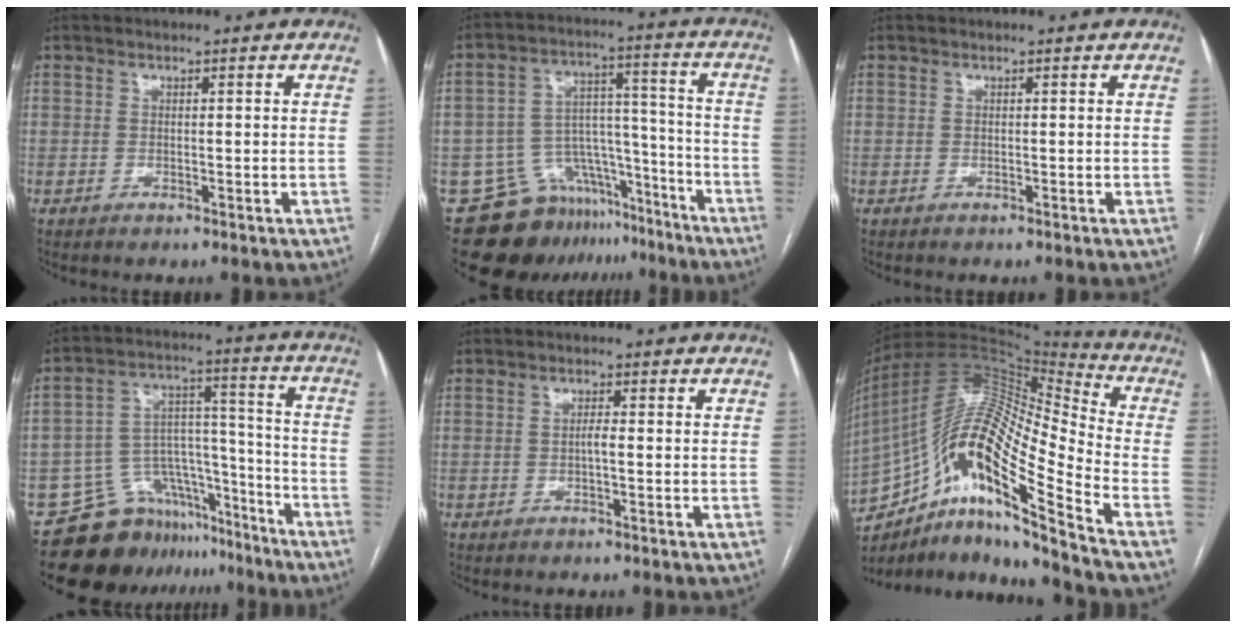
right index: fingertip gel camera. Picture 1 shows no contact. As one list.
[{"total": 14.8, "force": [-12.0, 8.2, 2.9], "torque": [-0.037, 0.074, -0.176]}, {"total": 0.0}, {"total": 13.9, "force": [-11.7, 7.3, 1.7], "torque": [-0.017, 0.081, -0.180]}, {"total": 1.2, "force": [-0.2, 0.1, 1.1], "torque": [-0.019, 0.001, -0.004]}, {"total": 20.6, "force": [-11.6, 2.1, 16.9], "torque": [-0.336, 0.016, -0.207]}]